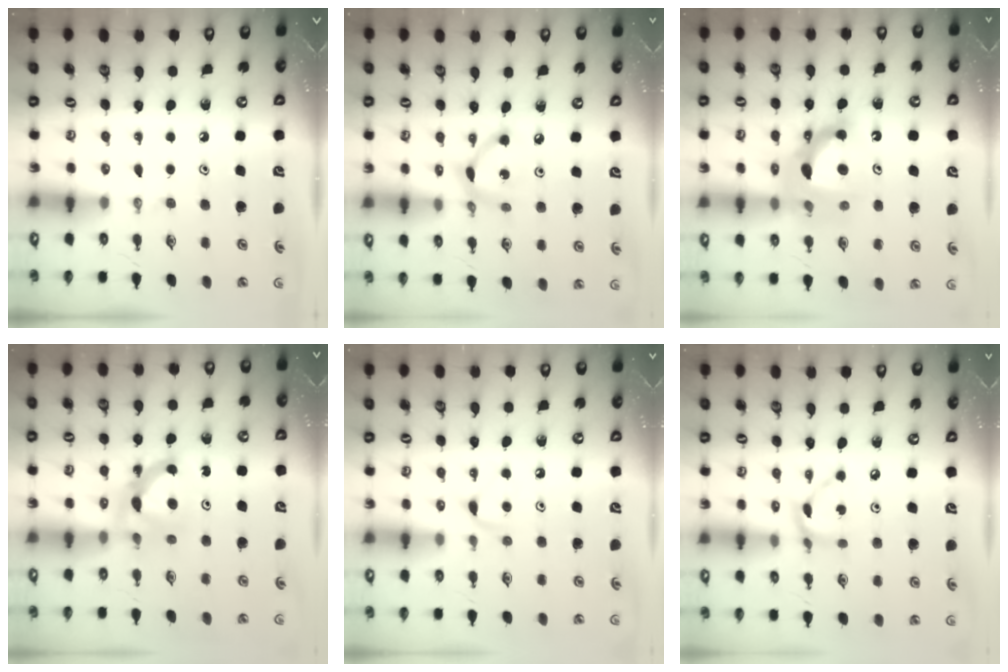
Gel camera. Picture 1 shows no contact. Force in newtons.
{"total": 6.7, "press": 6.7, "slide": 0.3}
{"total": 12.5, "press": 12.4, "slide": 1.9}
{"total": 7.2, "press": 7.2, "slide": 0.4}
{"total": 5.0, "press": 5.0, "slide": 0.7}
{"total": 5.9, "press": 5.9, "slide": 0.3}